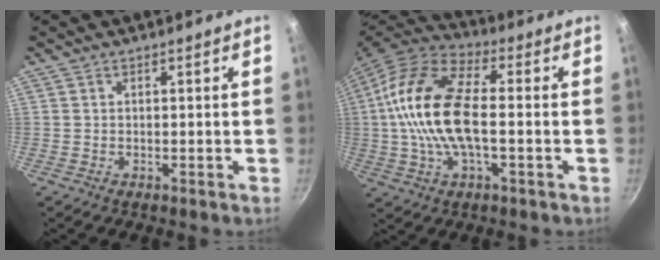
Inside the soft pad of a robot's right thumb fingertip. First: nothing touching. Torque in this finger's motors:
{"motor_torque": [0.72, 0.53, 2.64, -0.13, 0.84]}